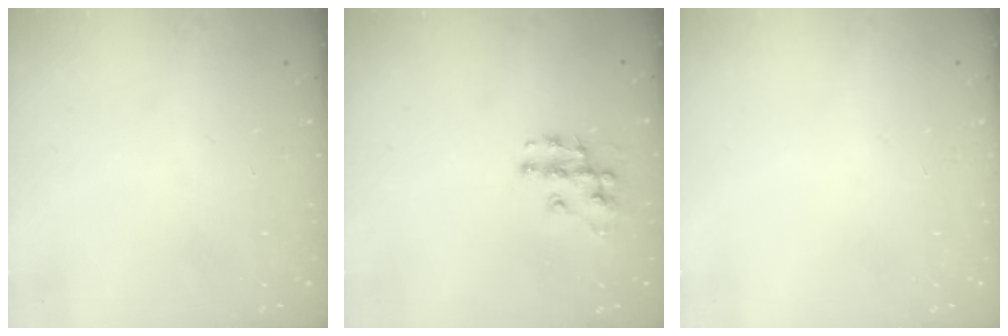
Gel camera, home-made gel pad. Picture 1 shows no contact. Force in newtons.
{"total": 9.7, "press": 9.7, "slide": 0.7}
{"total": 0.0}